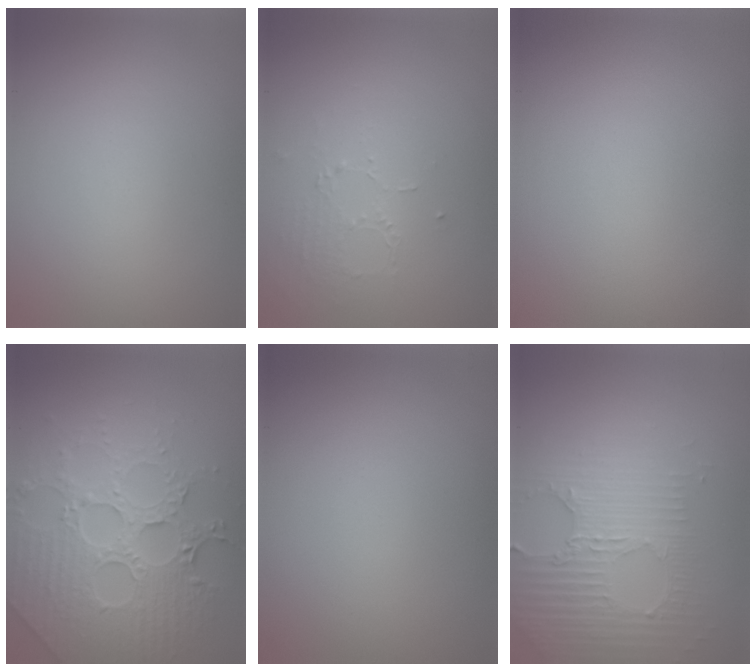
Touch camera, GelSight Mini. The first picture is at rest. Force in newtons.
{"total": 1.3, "press": 0.6, "slide": 1.1}
{"total": 0.0}
{"total": 7.7, "press": 5.7, "slide": 5.2}
{"total": 0.0}
{"total": 3.5, "press": 3.4, "slide": 0.8}